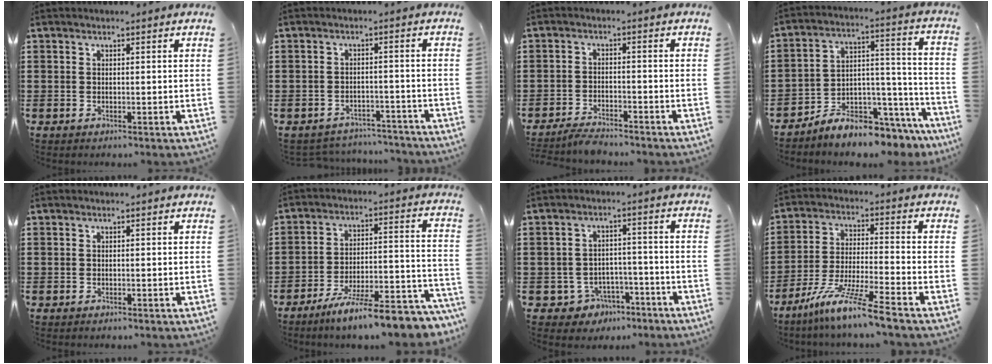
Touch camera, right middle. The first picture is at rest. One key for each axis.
{"total": 3.2, "fx": -3.1, "fy": 0.4, "fz": 0.1, "tx": -0.009, "ty": 0.000, "tz": -0.066}
{"total": 2.9, "fx": -2.9, "fy": 0.2, "fz": 0.5, "tx": -0.013, "ty": 0.002, "tz": -0.059}
{"total": 7.4, "fx": -7.1, "fy": 1.4, "fz": 1.5, "tx": -0.022, "ty": 0.016, "tz": -0.135}
{"total": 0.0}
{"total": 10.3, "fx": -8.5, "fy": 0.3, "fz": 5.8, "tx": -0.088, "ty": 0.011, "tz": -0.161}
{"total": 4.1, "fx": -3.3, "fy": 2.3, "fz": 0.9, "tx": -0.030, "ty": 0.009, "tz": -0.067}
{"total": 9.7, "fx": -7.8, "fy": -0.8, "fz": 5.8, "tx": -0.120, "ty": -0.013, "tz": -0.157}